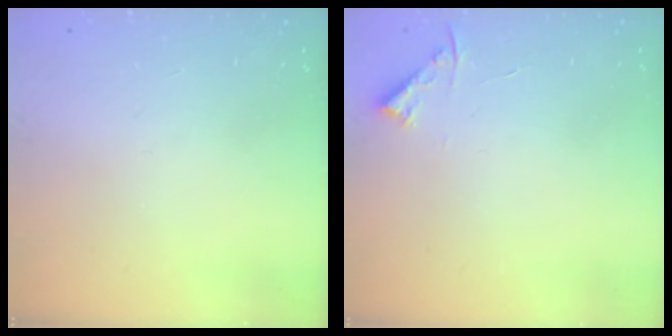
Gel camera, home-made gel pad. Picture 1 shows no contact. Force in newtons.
{"total": 3.4, "press": 3.4, "slide": 0.4}